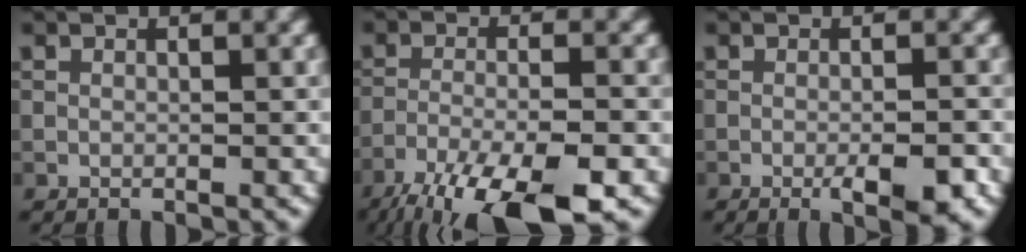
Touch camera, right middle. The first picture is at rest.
{"total": 11.3, "force": [-8.4, 2.9, 7.0], "torque": [-0.128, -0.034, -0.135]}
{"total": 3.4, "force": [-1.5, 0.6, 3.0], "torque": [-0.050, -0.004, -0.022]}